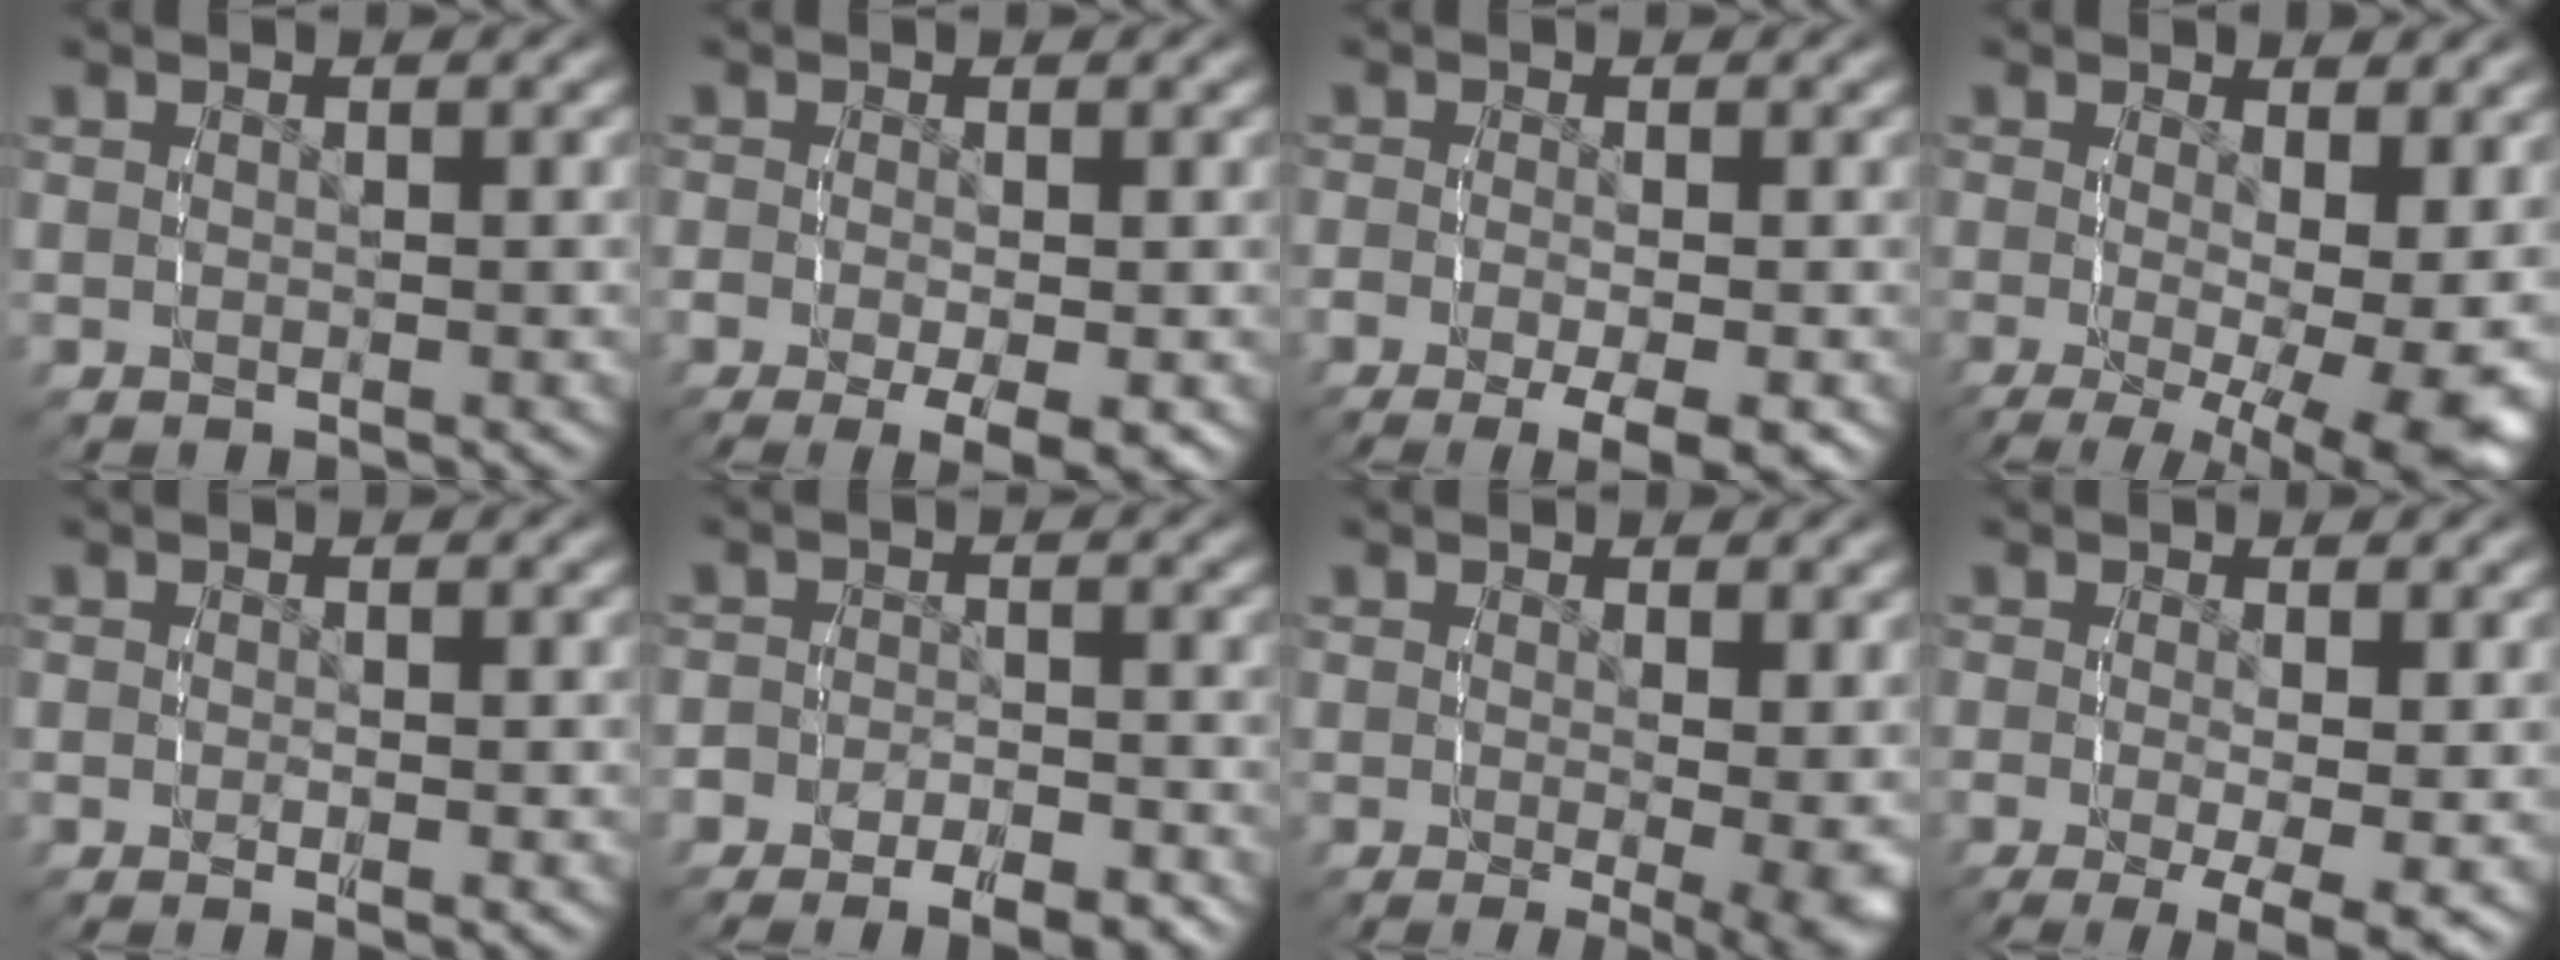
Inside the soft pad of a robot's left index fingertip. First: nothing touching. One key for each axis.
{"total": 5.4, "fx": -3.0, "fy": 2.2, "fz": 3.9, "tx": -0.064, "ty": -0.025, "tz": -0.029}
{"total": 6.7, "fx": -4.2, "fy": 2.7, "fz": 4.5, "tx": -0.072, "ty": -0.023, "tz": -0.051}
{"total": 9.8, "fx": -4.4, "fy": 3.5, "fz": 8.0, "tx": -0.122, "ty": -0.060, "tz": -0.037}
{"total": 0.7, "fx": -0.4, "fy": 0.3, "fz": 0.6, "tx": -0.010, "ty": -0.001, "tz": -0.003}
{"total": 3.6, "fx": -2.8, "fy": 1.9, "fz": 1.2, "tx": -0.020, "ty": -0.010, "tz": -0.045}
{"total": 5.0, "fx": -1.5, "fy": 1.1, "fz": 4.6, "tx": -0.056, "ty": -0.026, "tz": -0.014}
{"total": 7.2, "fx": -4.6, "fy": 2.2, "fz": 5.0, "tx": -0.088, "ty": -0.049, "tz": -0.044}